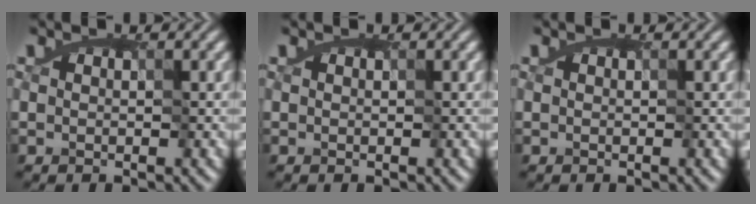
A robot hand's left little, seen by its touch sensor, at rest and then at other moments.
{"total": 0.0}
{"total": 0.0}